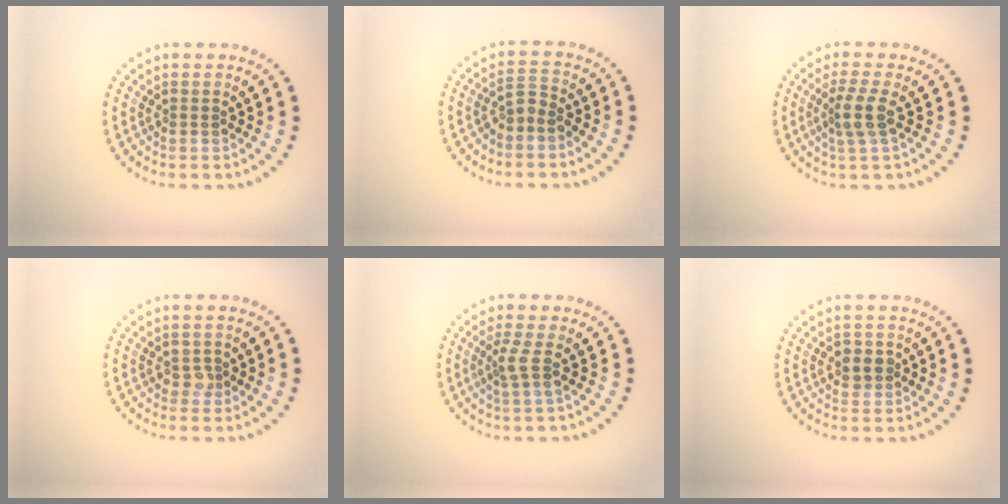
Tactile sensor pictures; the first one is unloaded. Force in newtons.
{"total": 1.9, "press": 1.5, "slide": 1.2}
{"total": 2.6, "press": 2.0, "slide": 1.6}
{"total": 1.2, "press": 1.1, "slide": 0.4}
{"total": 1.9, "press": 1.3, "slide": 1.3}
{"total": 1.8, "press": 1.7, "slide": 0.6}